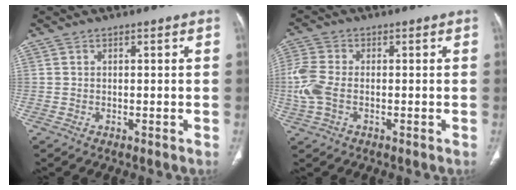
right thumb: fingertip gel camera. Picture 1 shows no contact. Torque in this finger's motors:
{"motor_torque": [-0.03, -0.15, 0.27, 0.51, 0.00]}